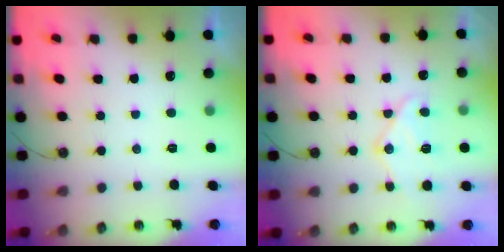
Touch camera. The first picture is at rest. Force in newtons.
{"total": 12.6, "press": 12.6, "slide": 0.9}